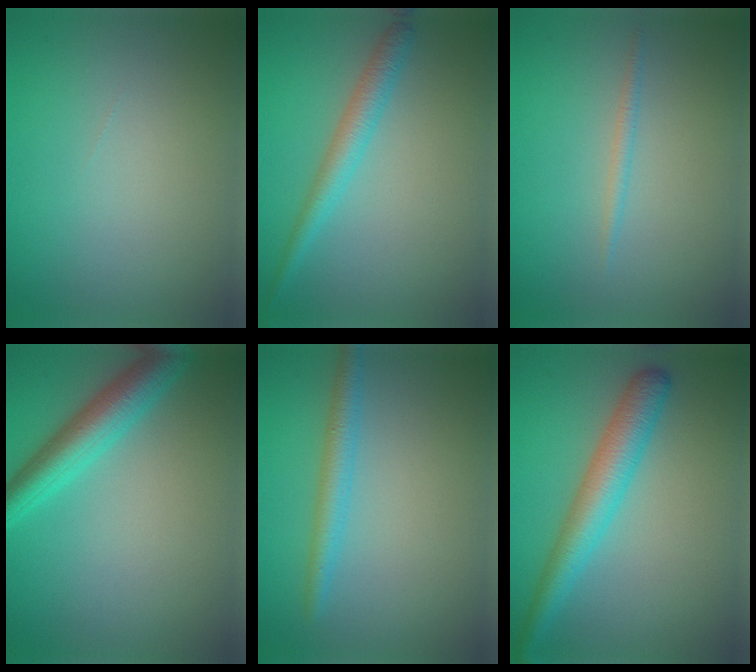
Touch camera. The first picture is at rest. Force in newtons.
{"total": 2.6, "press": 2.6, "slide": 0.2}
{"total": 0.9, "press": 0.9, "slide": 0.1}
{"total": 4.7, "press": 4.7, "slide": 0.1}
{"total": 2.4, "press": 2.4, "slide": 0.2}
{"total": 4.6, "press": 4.6, "slide": 0.1}